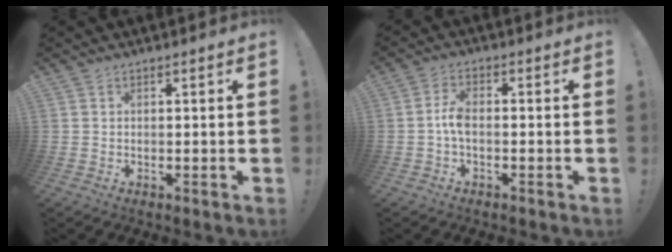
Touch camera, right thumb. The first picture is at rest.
{"total": 4.7, "force": [-1.0, 2.0, 4.1], "torque": [-0.087, 0.003, -0.019]}